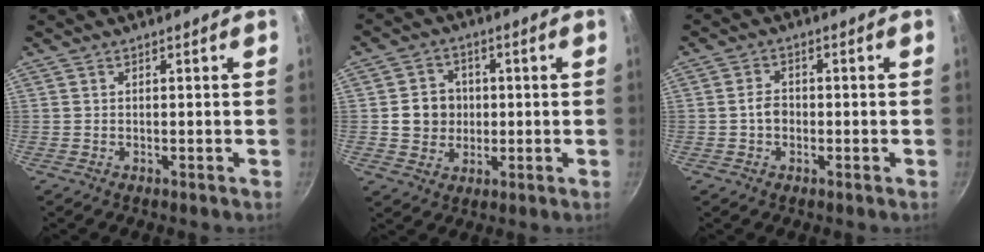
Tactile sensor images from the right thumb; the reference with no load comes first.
{"total": 7.2, "force": [0.2, 6.7, 2.8], "torque": [-0.011, 0.010, 0.003]}
{"total": 3.3, "force": [-0.5, 2.5, 2.0], "torque": [-0.021, 0.013, -0.010]}